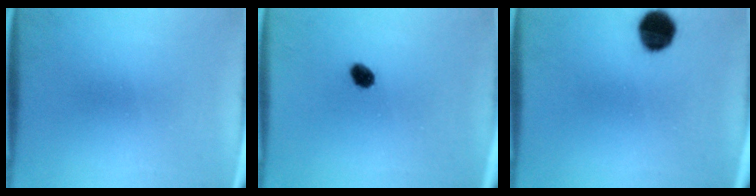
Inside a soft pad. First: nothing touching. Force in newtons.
{"total": 3.0}
{"total": 8.0}